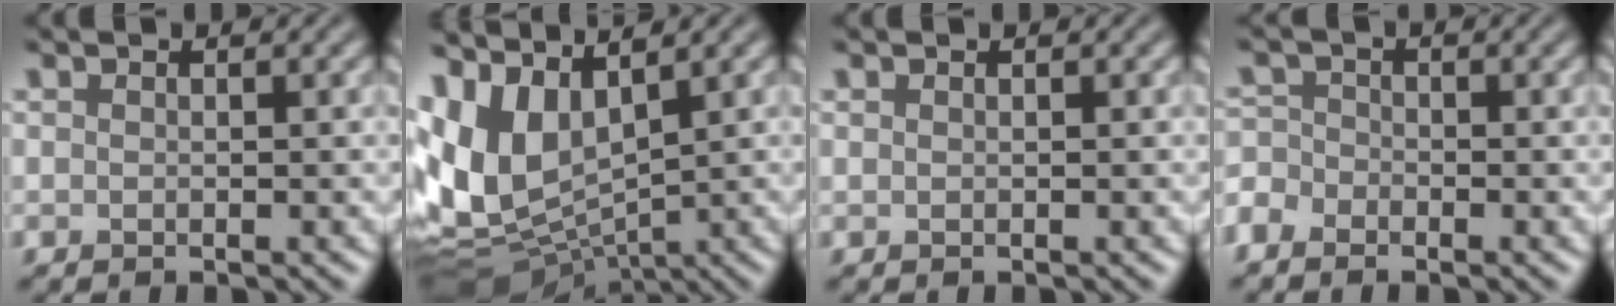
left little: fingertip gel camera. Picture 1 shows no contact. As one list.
[{"total": 10.5, "force": [2.4, 6.2, 8.2], "torque": [-0.197, -0.008, 0.051]}, {"total": 0.0}, {"total": 2.3, "force": [-1.7, 1.4, 0.7], "torque": [-0.013, -0.001, -0.042]}]